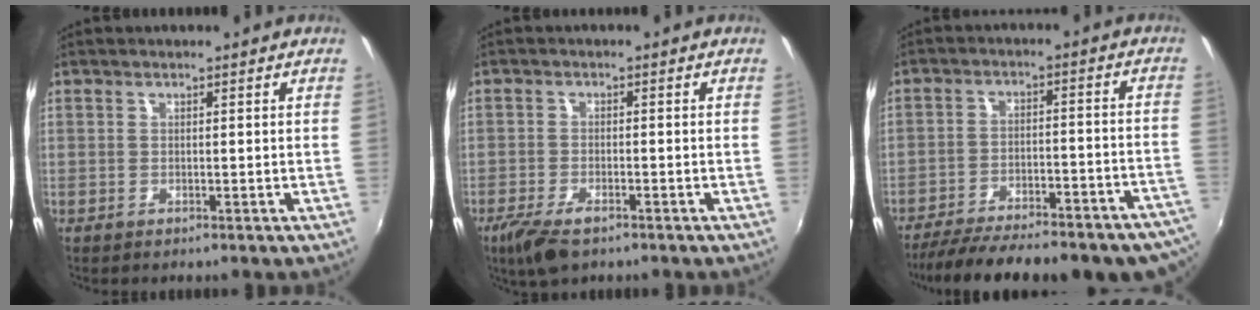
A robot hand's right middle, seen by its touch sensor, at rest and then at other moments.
{"total": 6.5, "force": [-4.4, 2.3, 4.1], "torque": [-0.106, -0.021, -0.082]}
{"total": 25.9, "force": [-21.5, 6.5, 12.9], "torque": [-0.220, -0.039, -0.280]}